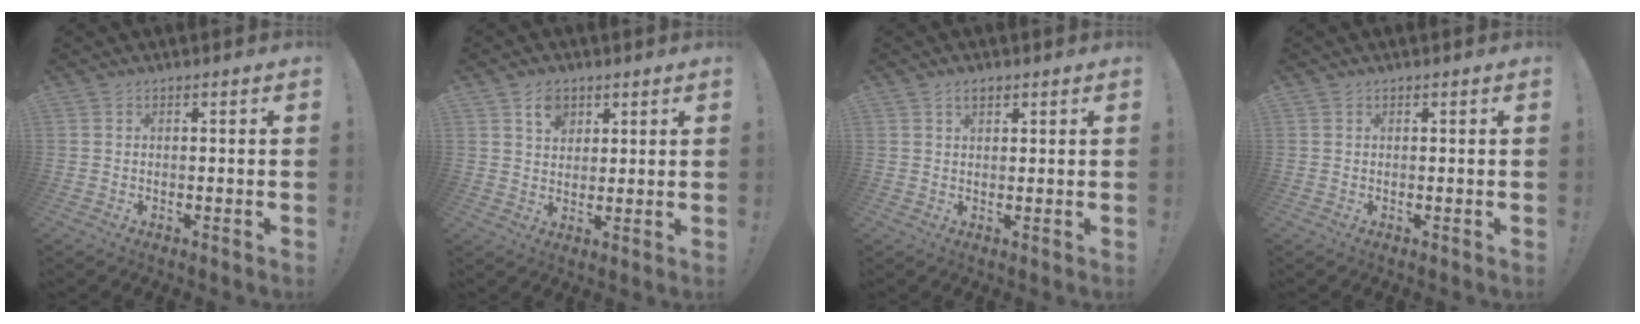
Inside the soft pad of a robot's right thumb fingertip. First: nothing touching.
{"total": 5.9, "force": [3.3, 4.4, 2.3], "torque": [-0.027, -0.011, 0.057]}
{"total": 2.5, "force": [1.5, 1.4, 1.5], "torque": [-0.020, -0.003, 0.026]}
{"total": 0.0}